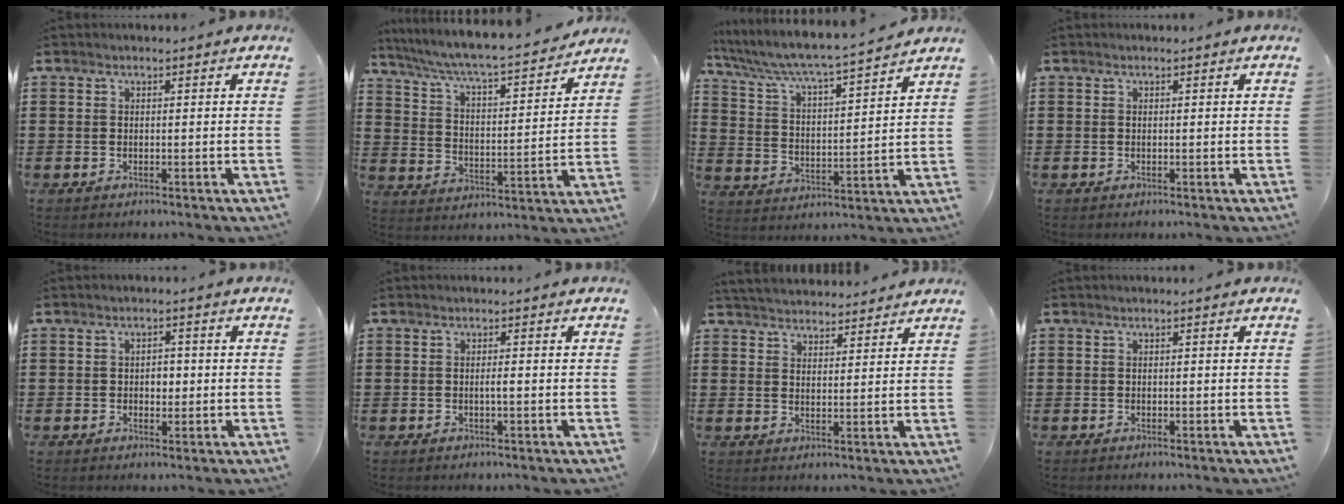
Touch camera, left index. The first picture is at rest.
{"total": 5.6, "force": [5.1, 0.0, 2.3], "torque": [-0.069, -0.042, 0.078]}
{"total": 5.3, "force": [4.9, -0.3, 2.1], "torque": [-0.065, -0.039, 0.073]}
{"total": 0.0}
{"total": 2.2, "force": [-0.1, 1.5, 1.6], "torque": [-0.026, 0.003, -0.008]}
{"total": 1.1, "force": [-0.2, 0.1, 1.0], "torque": [-0.020, -0.002, -0.004]}
{"total": 3.7, "force": [3.6, 0.4, 0.1], "torque": [-0.014, -0.012, 0.068]}
{"total": 0.0}